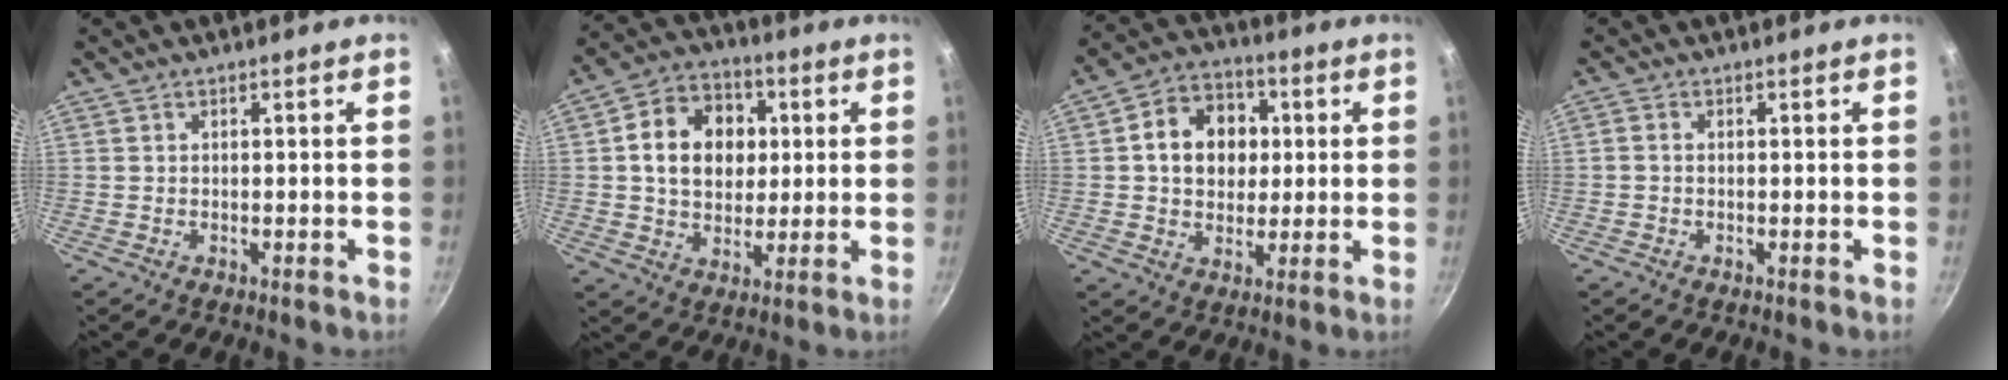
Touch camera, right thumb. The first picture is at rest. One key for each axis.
{"total": 14.1, "fx": 2.3, "fy": 11.1, "fz": 8.4, "tx": -0.112, "ty": 0.015, "tz": 0.030}
{"total": 12.5, "fx": 1.9, "fy": 9.9, "fz": 7.3, "tx": -0.085, "ty": 0.015, "tz": 0.020}
{"total": 0.9, "fx": -0.2, "fy": 0.6, "fz": 0.6, "tx": -0.013, "ty": 0.005, "tz": -0.005}